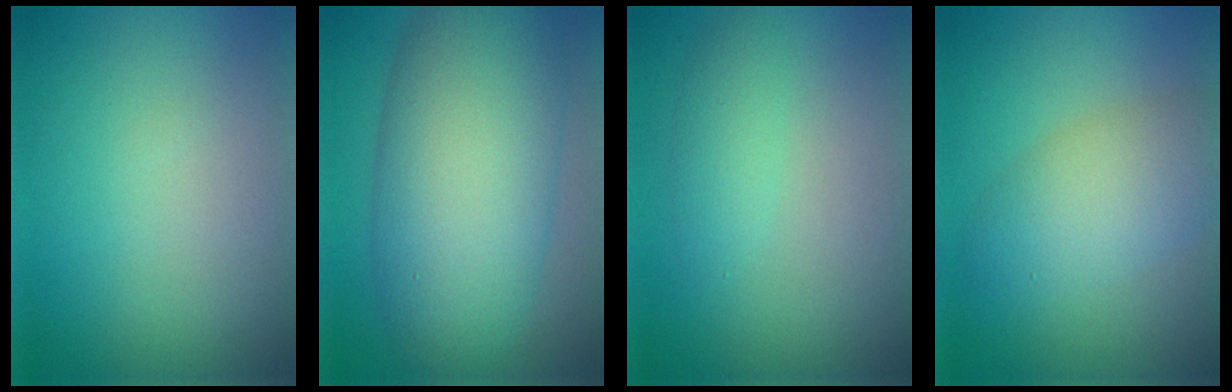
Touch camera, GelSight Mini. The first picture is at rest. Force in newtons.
{"total": 12.2, "press": 12.2, "slide": 0.5}
{"total": 1.8, "press": 1.8, "slide": 0.1}
{"total": 4.8, "press": 4.7, "slide": 0.2}